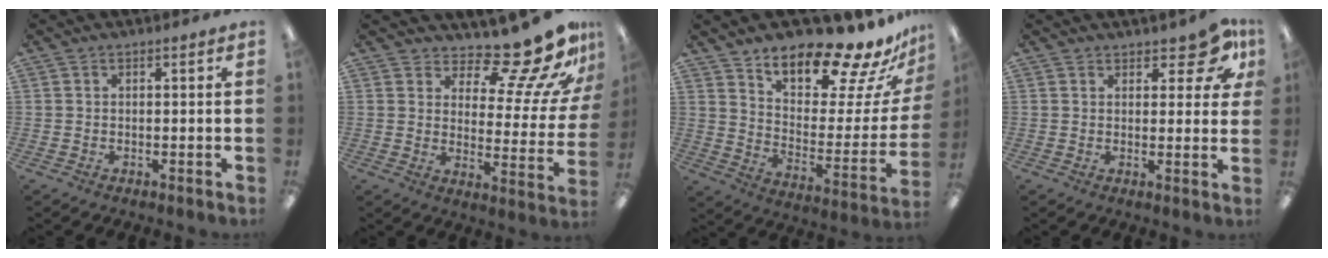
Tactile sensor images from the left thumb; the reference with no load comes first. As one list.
[{"total": 16.7, "force": [14.2, 4.3, 7.8], "torque": [-0.111, -0.120, 0.231]}, {"total": 17.5, "force": [15.7, 4.1, 6.7], "torque": [-0.095, -0.132, 0.258]}, {"total": 7.7, "force": [5.3, 3.2, 4.6], "torque": [-0.043, -0.031, 0.087]}]